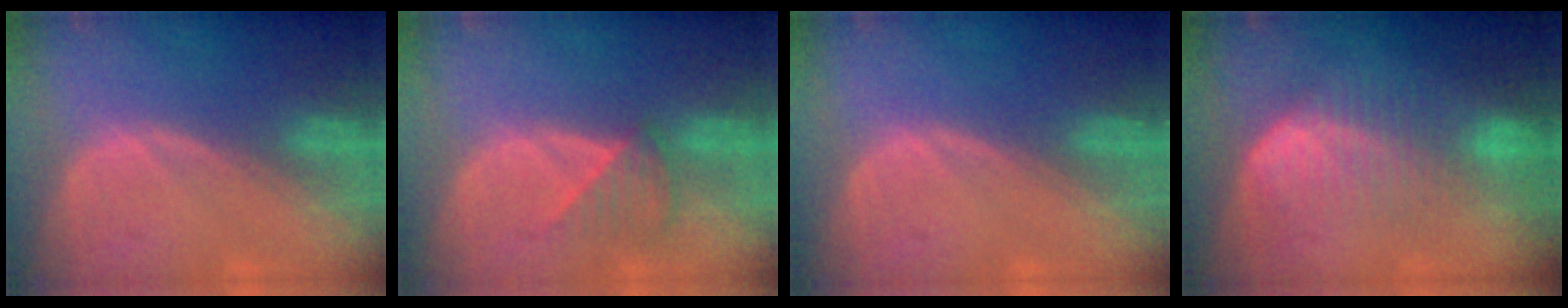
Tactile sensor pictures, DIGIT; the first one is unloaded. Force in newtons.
{"total": 3.5, "press": 3.5, "slide": 0.4}
{"total": 0.0}
{"total": 6.7, "press": 6.6, "slide": 1.4}